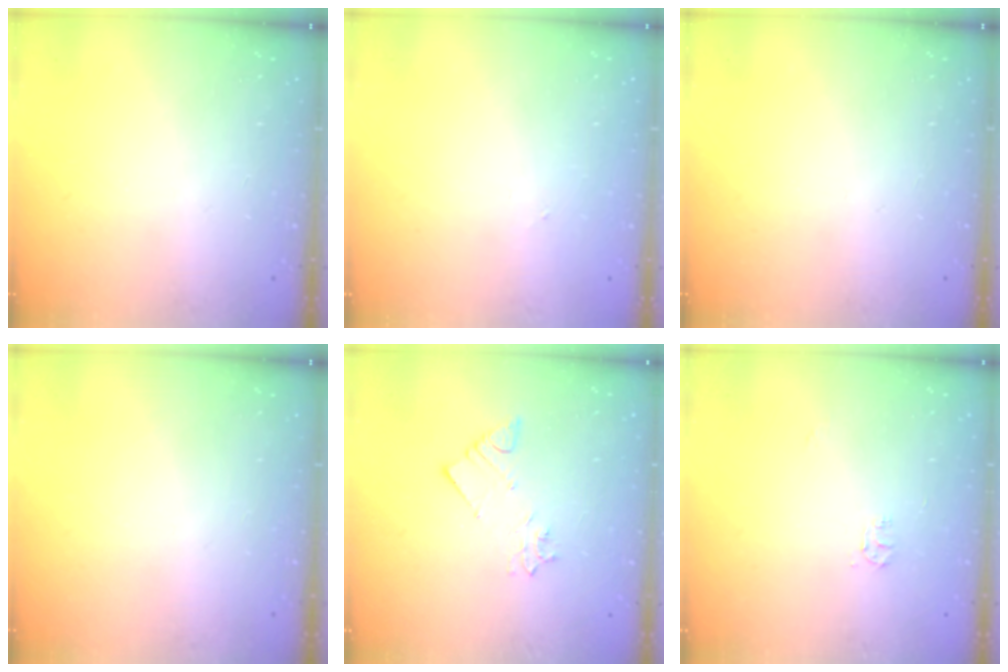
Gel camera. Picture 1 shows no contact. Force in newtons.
{"total": 1.3, "press": 1.3, "slide": 0.2}
{"total": 0.0}
{"total": 0.0}
{"total": 2.2, "press": 2.2, "slide": 0.1}
{"total": 4.5, "press": 4.4, "slide": 0.4}